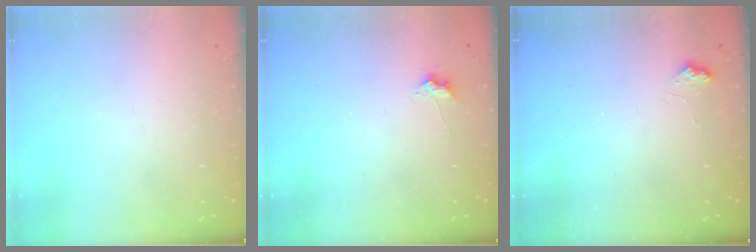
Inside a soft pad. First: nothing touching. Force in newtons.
{"total": 5.7, "press": 5.7, "slide": 0.9}
{"total": 6.1, "press": 6.0, "slide": 0.7}